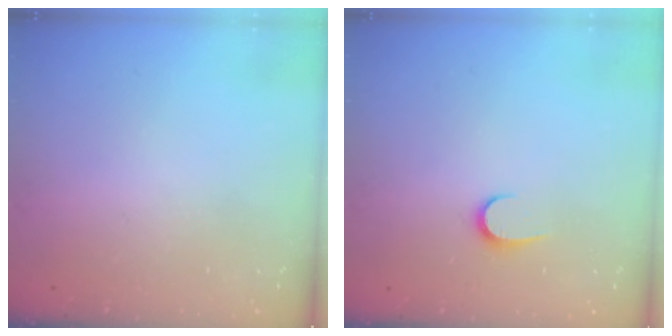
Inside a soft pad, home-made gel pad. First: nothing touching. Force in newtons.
{"total": 5.7, "press": 5.7, "slide": 0.6}